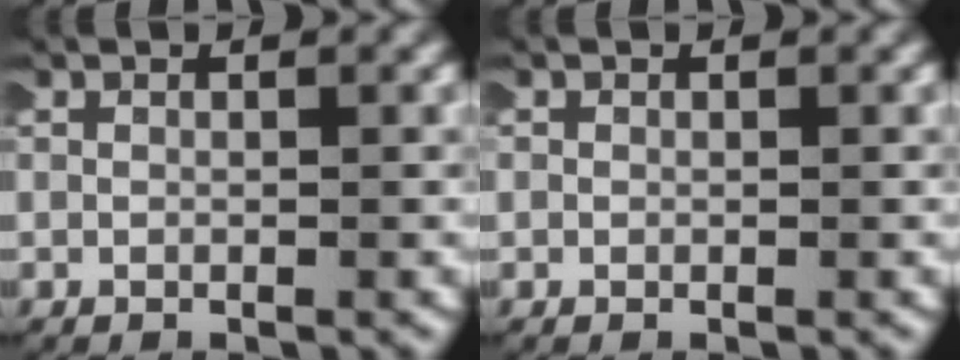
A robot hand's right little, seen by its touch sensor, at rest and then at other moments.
{"total": 0.6, "force": [0.0, 0.6, 0.0], "torque": [0.000, 0.001, -0.003]}